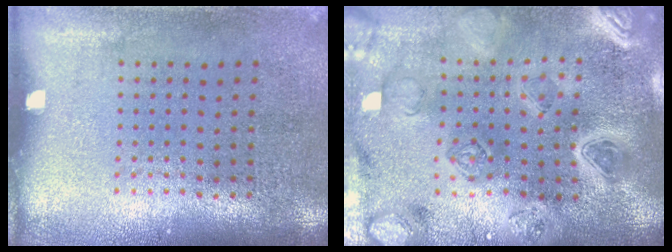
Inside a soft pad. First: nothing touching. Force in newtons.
{"total": 4.8, "press": 4.1, "slide": 2.4}